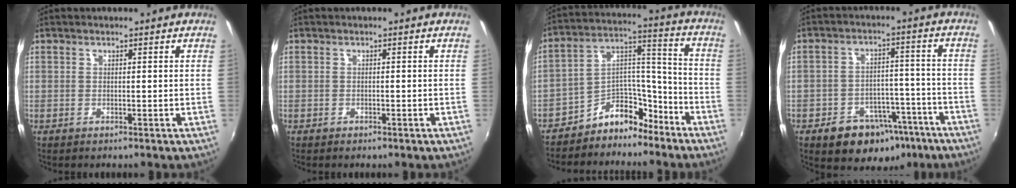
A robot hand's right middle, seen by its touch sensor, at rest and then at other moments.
{"total": 1.0, "force": [-0.8, 0.6, 0.4], "torque": [-0.009, -0.001, -0.010]}
{"total": 9.9, "force": [-7.8, 5.5, 2.7], "torque": [-0.032, 0.075, -0.128]}
{"total": 14.1, "force": [-8.8, 9.2, 6.1], "torque": [-0.116, 0.031, -0.097]}